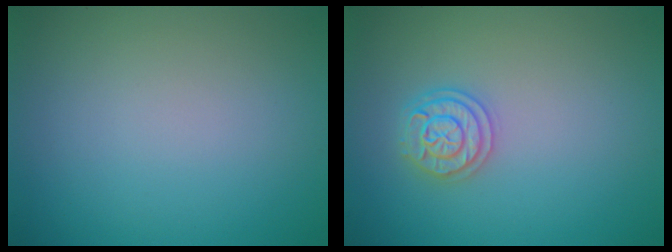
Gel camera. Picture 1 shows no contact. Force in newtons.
{"total": 2.4, "press": 2.4, "slide": 0.4}